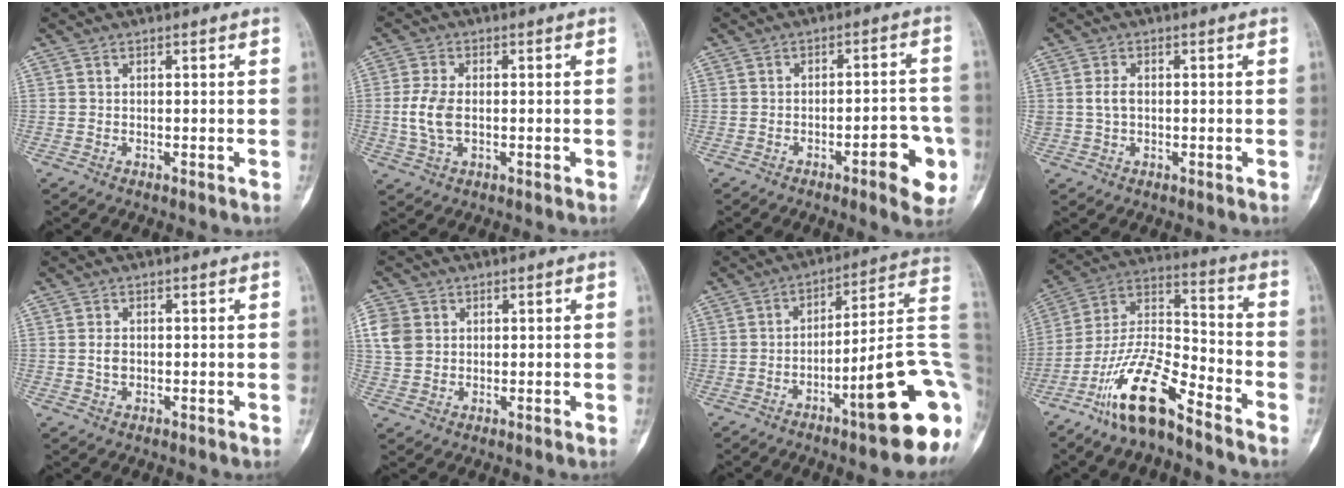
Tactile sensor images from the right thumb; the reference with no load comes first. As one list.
[{"total": 6.0, "force": [-0.4, 3.5, 4.9], "torque": [-0.112, 0.002, -0.009]}, {"total": 8.8, "force": [-3.7, 2.8, 7.4], "torque": [-0.074, 0.025, -0.046]}, {"total": 2.5, "force": [0.1, 1.7, 1.8], "torque": [-0.033, 0.003, 0.003]}, {"total": 1.8, "force": [-0.1, 1.2, 1.3], "torque": [-0.022, 0.001, -0.002]}, {"total": 5.9, "force": [1.5, 4.9, 2.9], "torque": [-0.049, 0.003, 0.030]}, {"total": 19.7, "force": [-6.5, 3.2, 18.3], "torque": [-0.194, 0.033, -0.089]}, {"total": 15.6, "force": [-10.8, 4.2, 10.4], "torque": [-0.199, 0.077, -0.209]}]